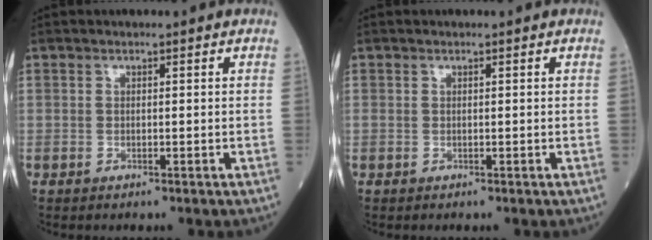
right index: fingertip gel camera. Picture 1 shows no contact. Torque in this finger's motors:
{"motor_torque": [0.36, -0.24, 0.22, 0.08]}